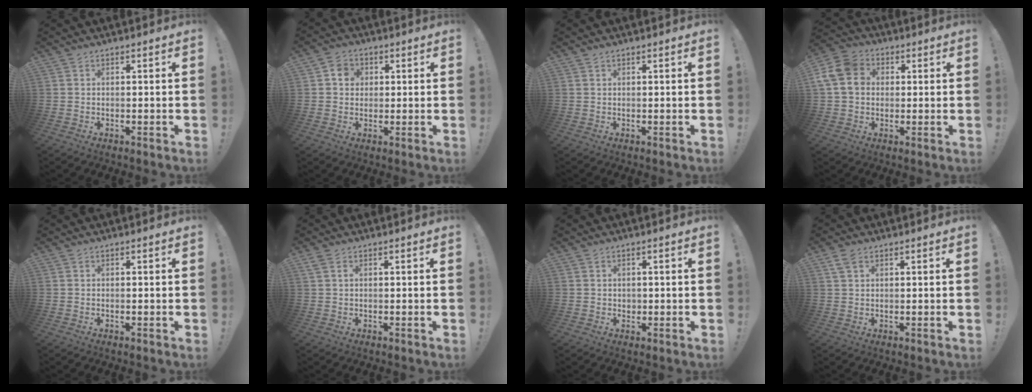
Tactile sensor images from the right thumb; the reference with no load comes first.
{"total": 5.5, "force": [1.3, 4.9, 2.1], "torque": [-0.028, 0.006, 0.023]}
{"total": 0.5, "force": [0.4, 0.0, 0.3], "torque": [-0.005, 0.000, 0.008]}
{"total": 12.3, "force": [2.2, 10.0, 6.8], "torque": [-0.128, 0.004, 0.049]}
{"total": 0.0}
{"total": 0.9, "force": [0.3, 0.4, 0.8], "torque": [-0.024, 0.006, 0.006]}
{"total": 1.3, "force": [0.1, 1.3, 0.2], "torque": [0.001, 0.001, 0.000]}
{"total": 2.7, "force": [1.4, 1.4, 1.8], "torque": [-0.038, 0.001, 0.028]}